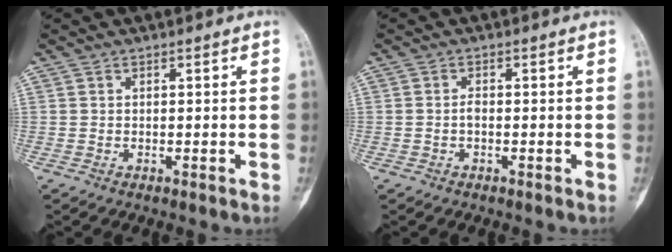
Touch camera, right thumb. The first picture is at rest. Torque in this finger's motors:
{"motor_torque": [-0.22, 0.02, 0.26, -0.28, 0.00]}